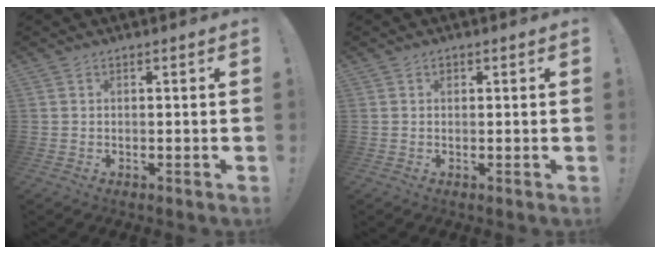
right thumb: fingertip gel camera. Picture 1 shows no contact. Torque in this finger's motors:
{"motor_torque": [0.01, 0.21, -0.24, -0.14, 0.00]}